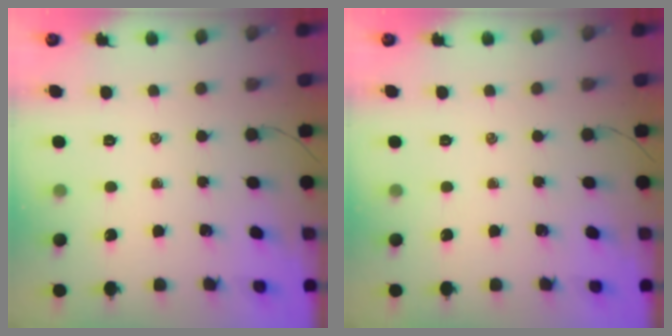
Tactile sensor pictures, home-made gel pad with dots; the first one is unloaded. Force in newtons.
{"total": 0.0}